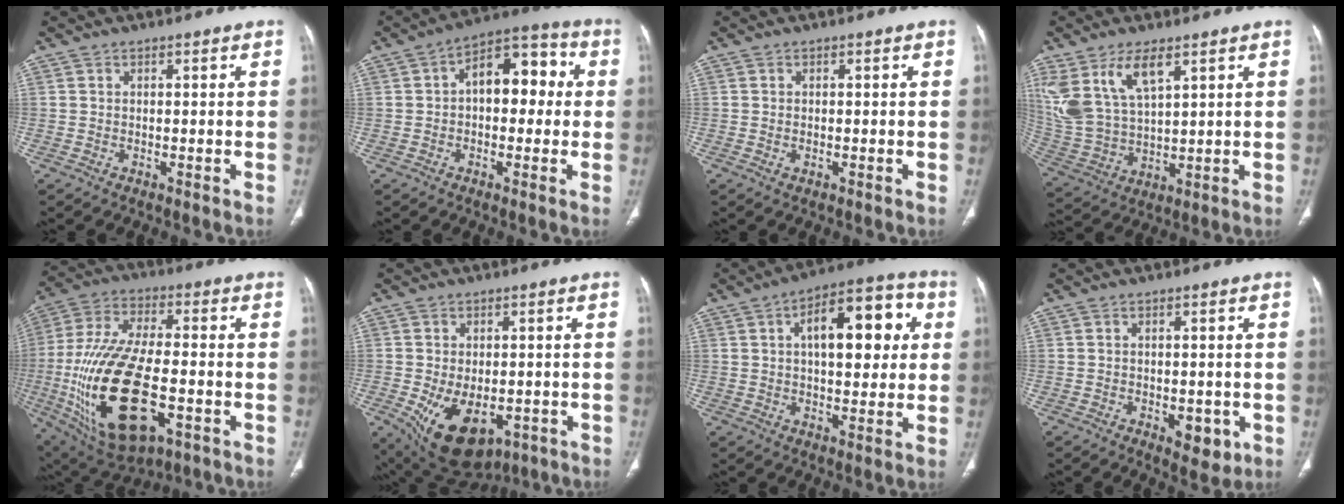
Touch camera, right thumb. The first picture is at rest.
{"total": 11.8, "force": [1.2, 7.0, 9.5], "torque": [-0.100, 0.037, 0.006]}
{"total": 0.8, "force": [-0.2, 0.5, 0.6], "torque": [-0.017, 0.004, 0.000]}
{"total": 13.6, "force": [7.1, 6.2, 9.8], "torque": [-0.203, -0.023, 0.158]}
{"total": 26.7, "force": [-6.5, 12.4, 22.7], "torque": [-0.486, -0.001, -0.095]}
{"total": 14.3, "force": [-5.1, 8.7, 10.1], "torque": [-0.161, -0.003, -0.056]}
{"total": 16.3, "force": [3.9, 7.8, 13.8], "torque": [-0.163, 0.021, 0.053]}
{"total": 5.7, "force": [-1.8, 3.1, 4.5], "torque": [-0.041, 0.002, -0.012]}